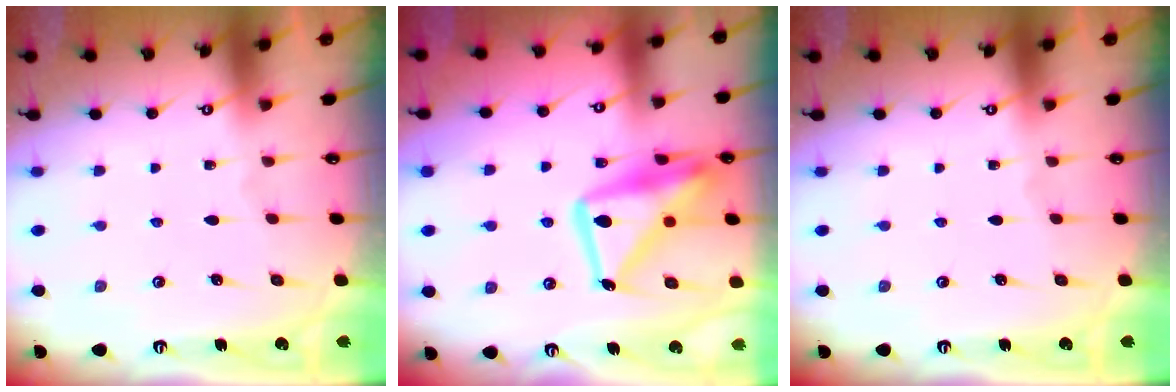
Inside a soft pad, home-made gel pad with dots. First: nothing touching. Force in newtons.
{"total": 19.4, "press": 19.3, "slide": 1.9}
{"total": 0.0}